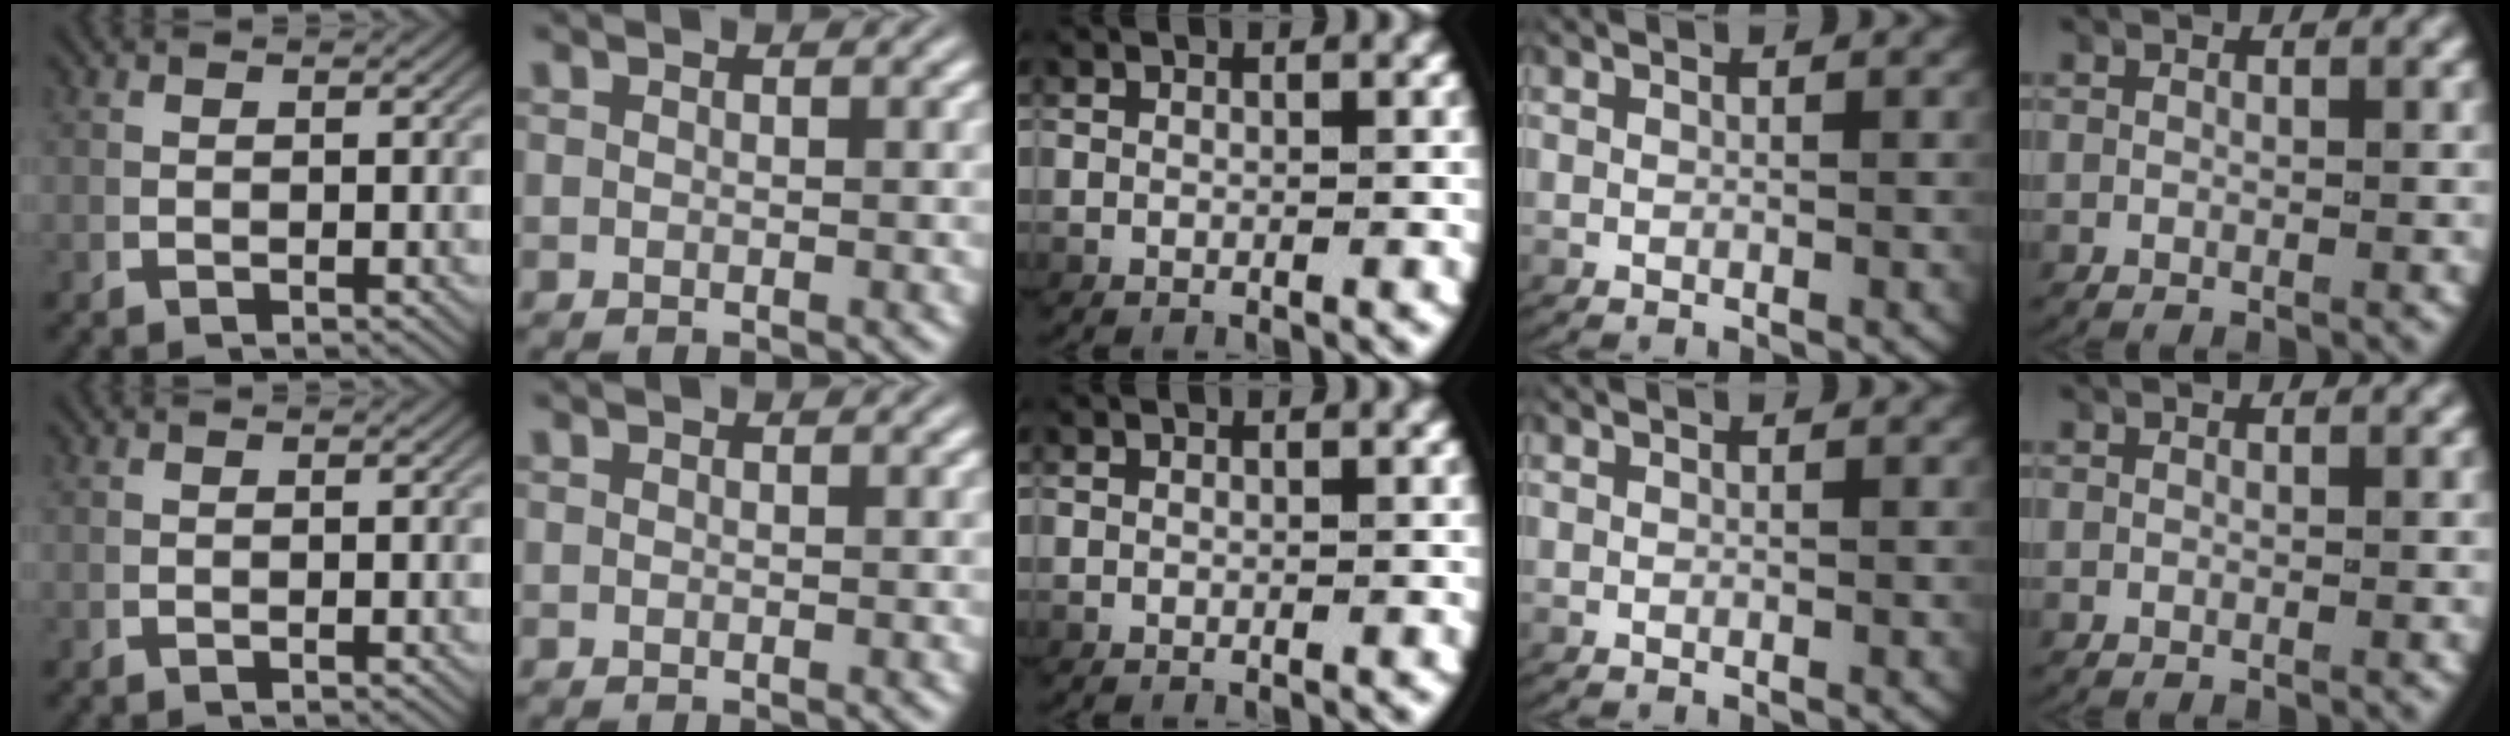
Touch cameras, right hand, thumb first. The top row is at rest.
{}